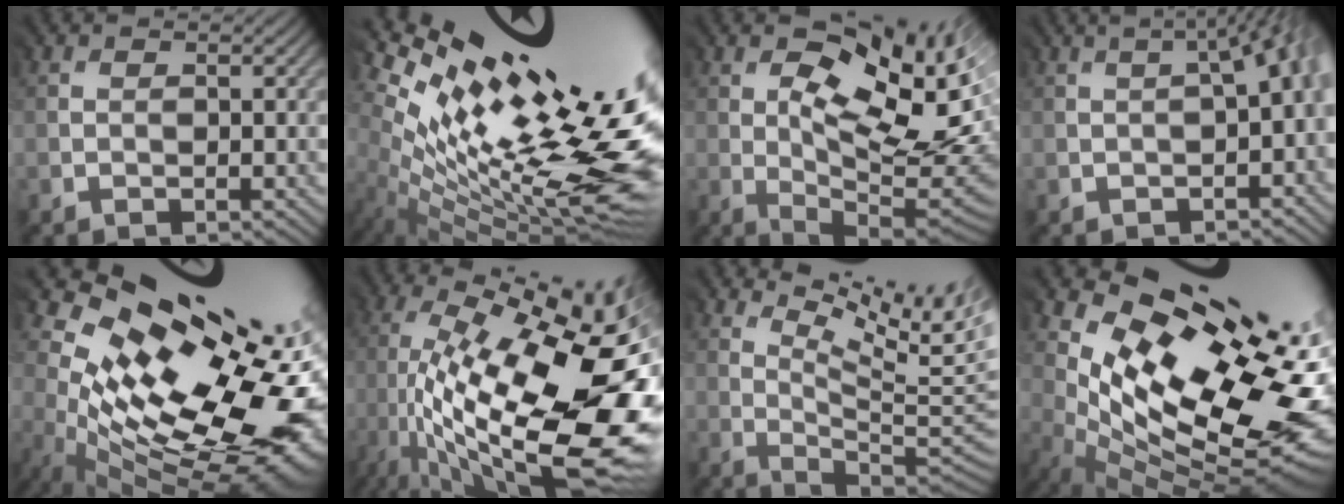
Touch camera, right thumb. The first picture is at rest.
{"total": 15.9, "force": [4.3, 5.9, 14.1], "torque": [-0.228, -0.005, 0.103]}
{"total": 14.6, "force": [1.9, 6.0, 13.2], "torque": [-0.212, 0.007, 0.041]}
{"total": 5.5, "force": [-1.1, 1.7, 5.1], "torque": [-0.030, 0.022, -0.022]}
{"total": 15.9, "force": [0.8, 8.3, 13.6], "torque": [-0.208, -0.034, 0.046]}
{"total": 19.1, "force": [-4.2, 7.1, 17.2], "torque": [-0.286, -0.028, -0.067]}
{"total": 10.9, "force": [6.9, 2.3, 8.1], "torque": [-0.134, -0.003, 0.109]}
{"total": 15.5, "force": [2.5, 7.8, 13.1], "torque": [-0.210, -0.029, 0.079]}